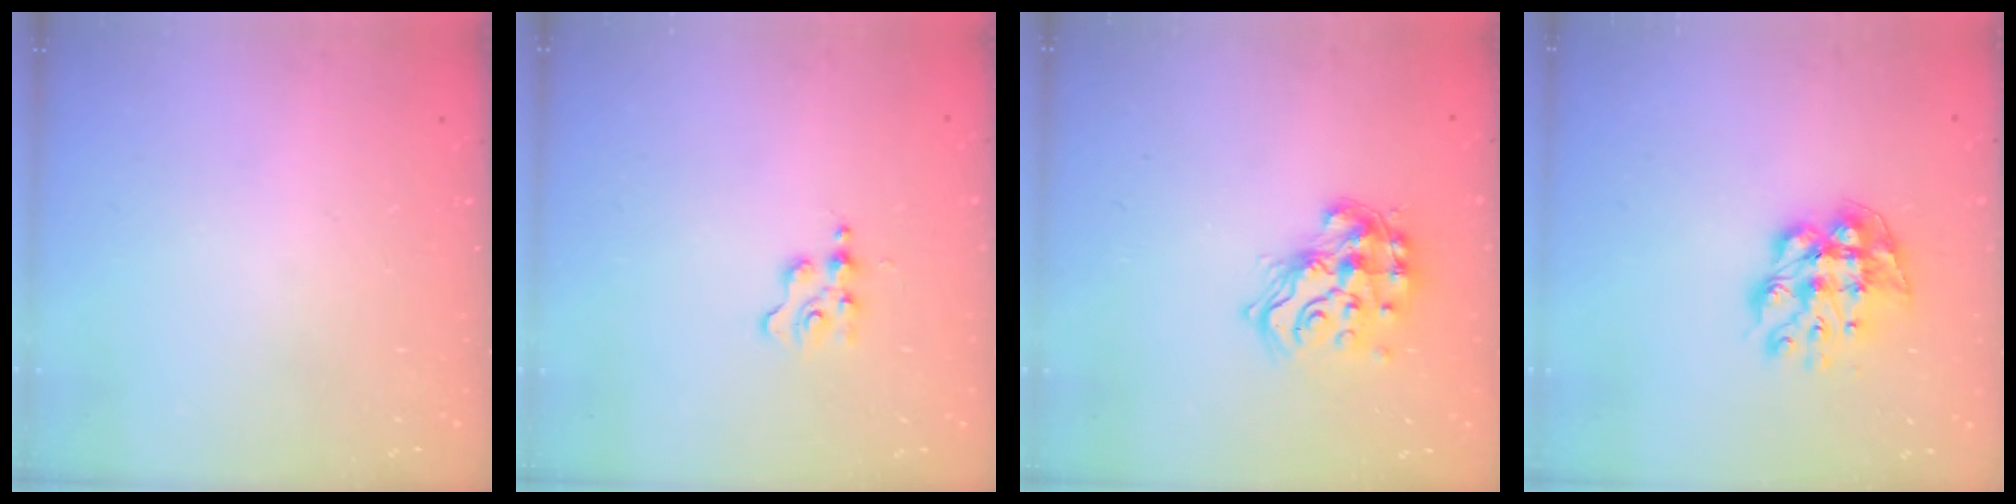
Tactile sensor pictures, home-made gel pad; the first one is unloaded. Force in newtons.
{"total": 1.7, "press": 1.7, "slide": 0.2}
{"total": 15.5, "press": 15.3, "slide": 1.9}
{"total": 10.5, "press": 10.5, "slide": 0.8}